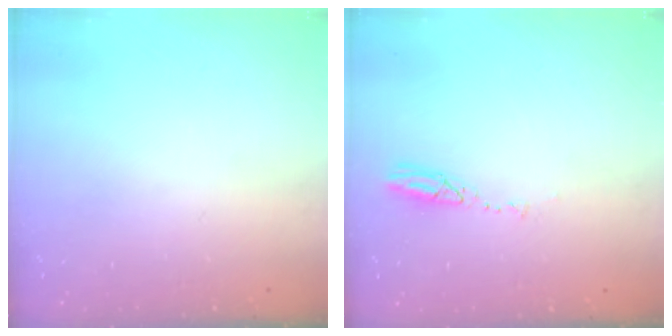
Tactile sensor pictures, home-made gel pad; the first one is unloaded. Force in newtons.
{"total": 3.7, "press": 3.7, "slide": 0.4}